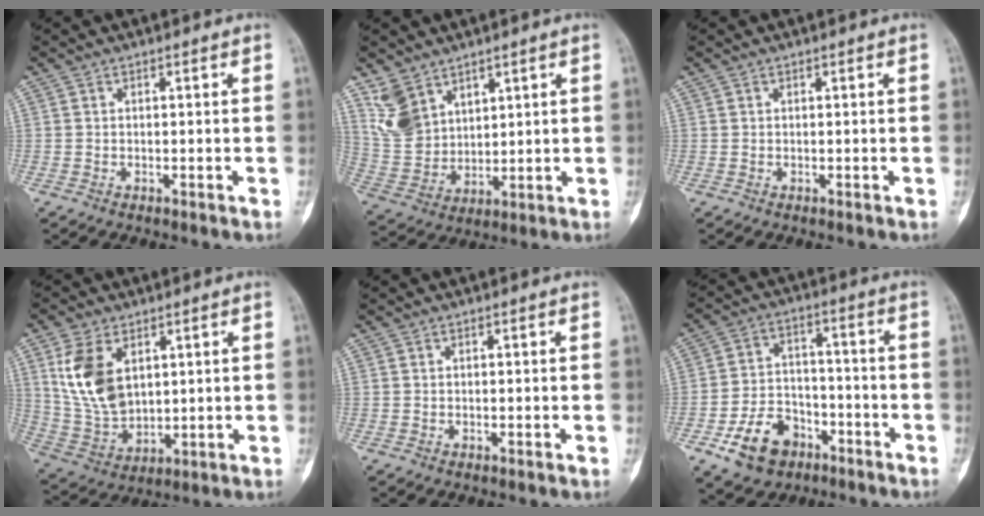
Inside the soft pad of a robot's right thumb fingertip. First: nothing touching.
{"total": 9.5, "force": [6.2, 6.1, 3.7], "torque": [-0.064, -0.025, 0.142]}
{"total": 0.0}
{"total": 12.9, "force": [4.4, 8.0, 9.2], "torque": [-0.172, -0.016, 0.103]}
{"total": 0.0}
{"total": 11.6, "force": [-6.1, 8.1, 5.7], "torque": [-0.077, 0.044, -0.098]}